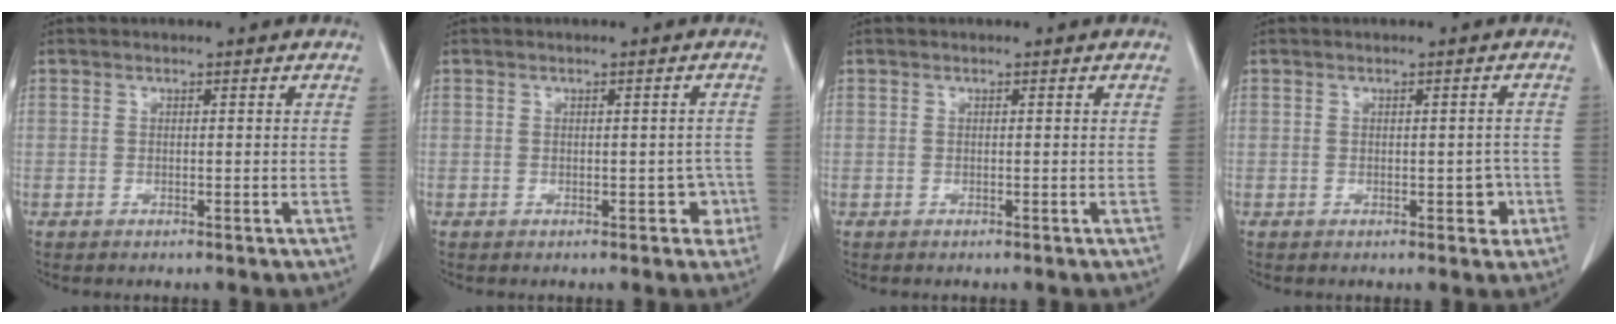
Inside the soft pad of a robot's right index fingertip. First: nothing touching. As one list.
[{"total": 2.4, "force": [-0.7, 1.5, 1.8], "torque": [-0.018, 0.012, -0.004]}, {"total": 0.0}, {"total": 2.6, "force": [-0.6, 1.4, 2.1], "torque": [-0.029, 0.004, -0.003]}]